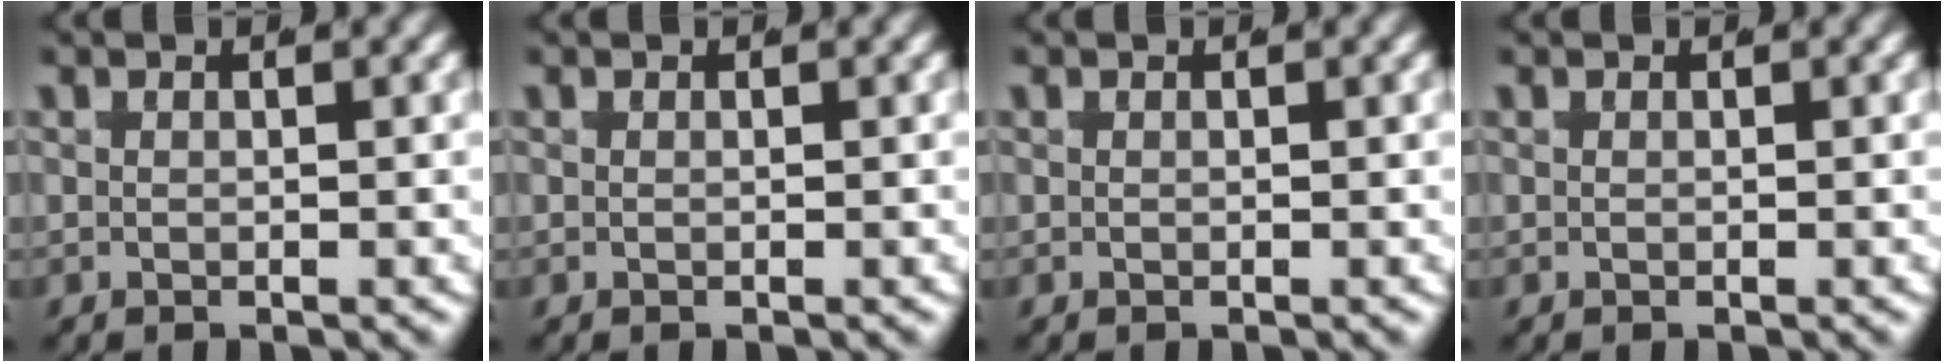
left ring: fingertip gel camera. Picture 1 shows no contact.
{"total": 0.0}
{"total": 0.0}
{"total": 0.0}